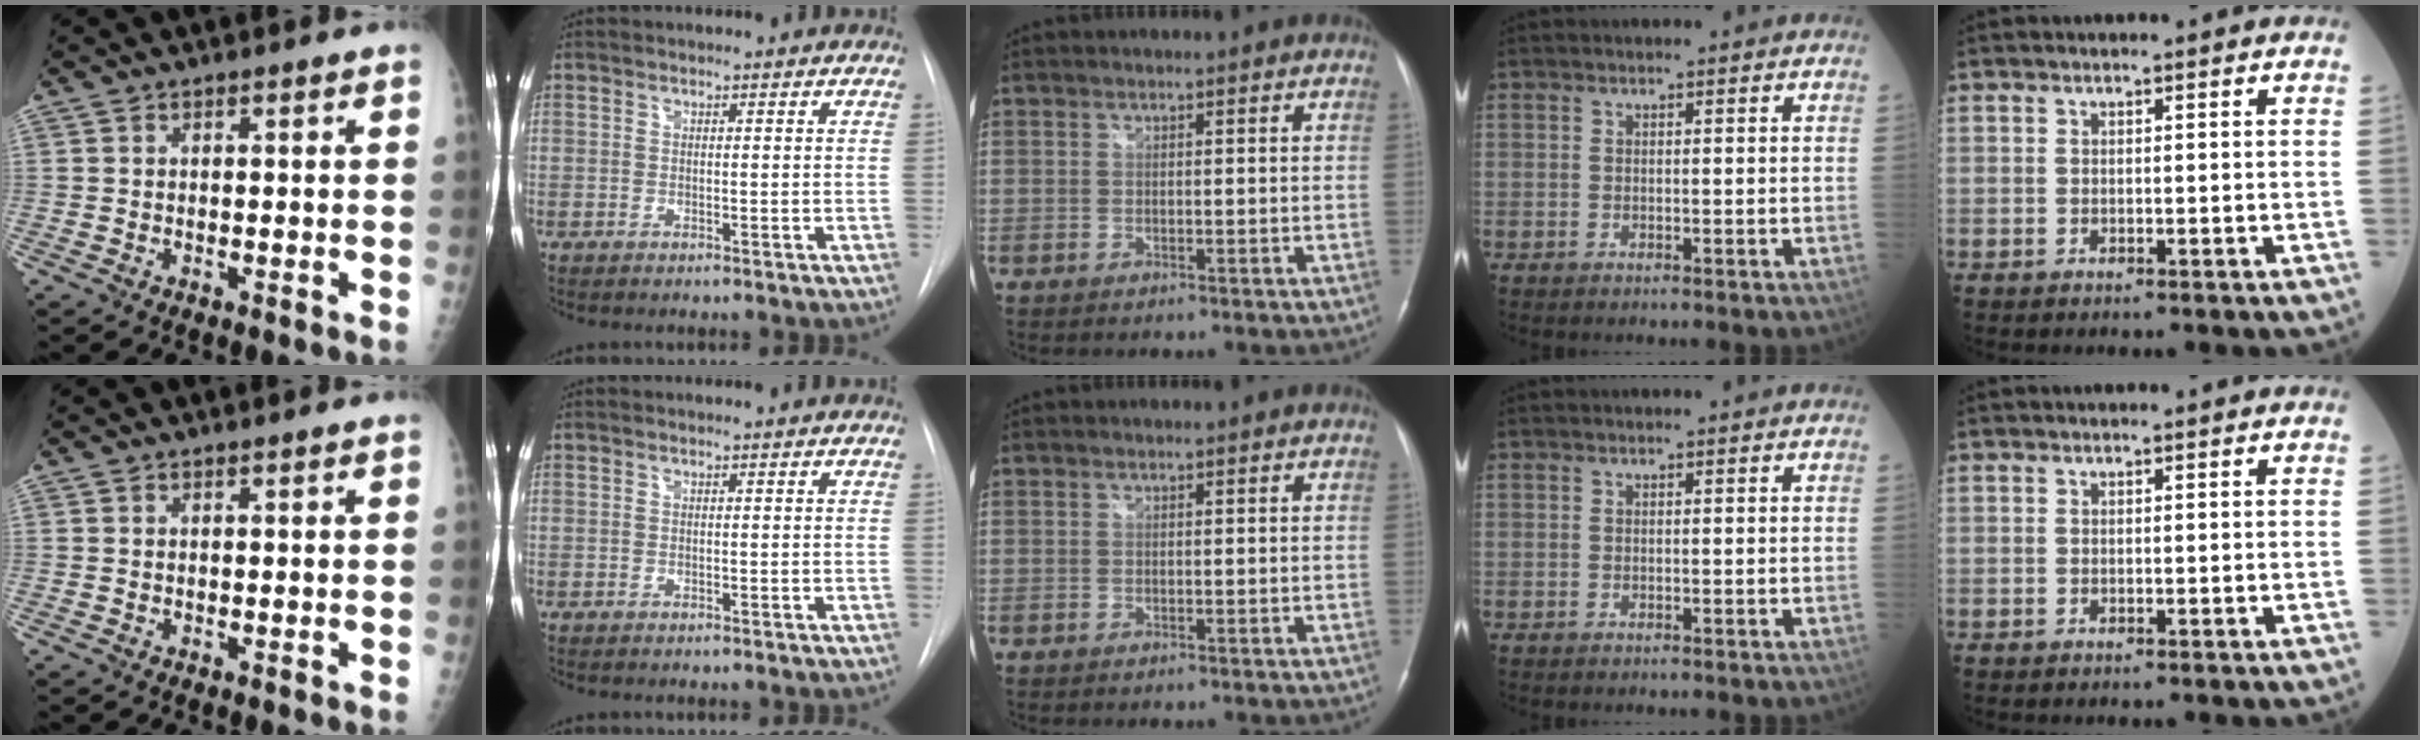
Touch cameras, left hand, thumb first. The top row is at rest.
{}